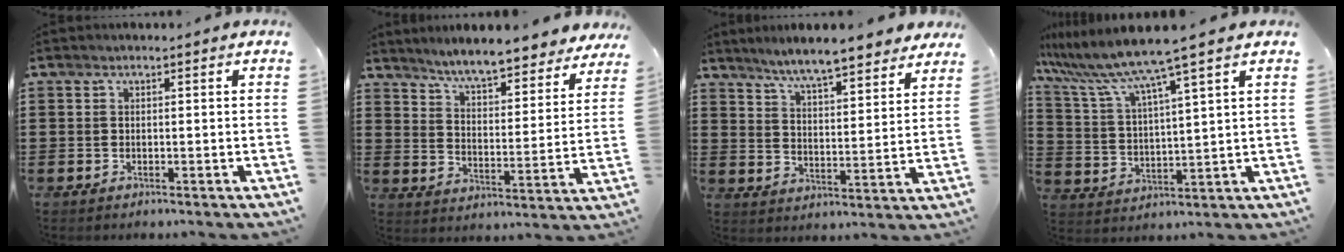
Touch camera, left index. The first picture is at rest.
{"total": 6.3, "force": [6.0, -0.3, 1.9], "torque": [-0.063, -0.043, 0.100]}
{"total": 6.4, "force": [6.1, 0.0, 2.1], "torque": [-0.066, -0.034, 0.103]}
{"total": 8.5, "force": [7.0, -0.8, 4.8], "torque": [-0.120, -0.045, 0.115]}